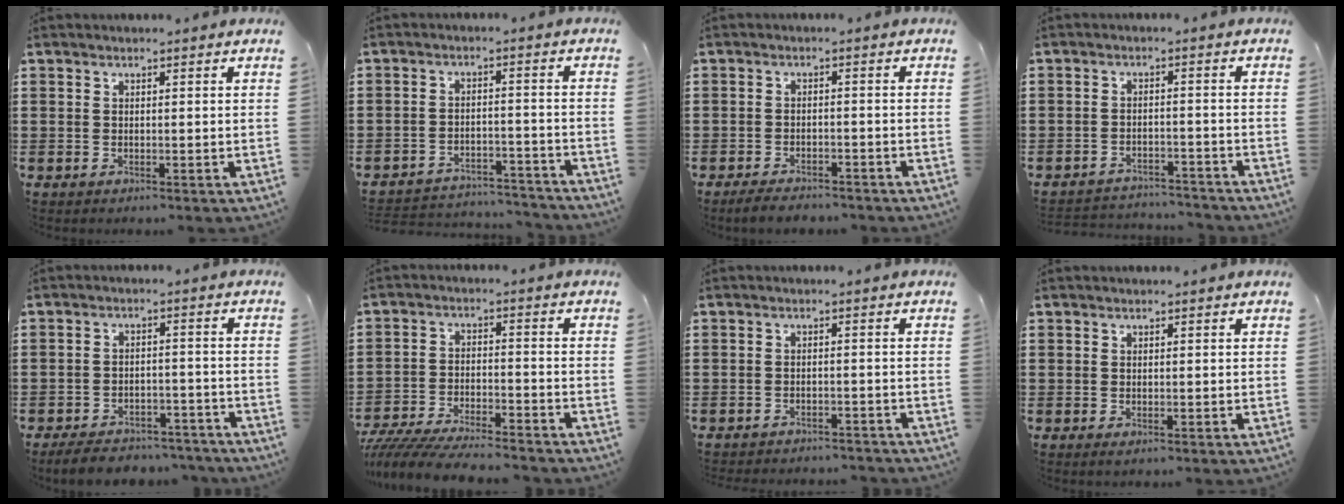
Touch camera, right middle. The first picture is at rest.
{"total": 4.0, "force": [-3.9, 0.6, 0.2], "torque": [-0.007, 0.005, -0.084]}
{"total": 2.8, "force": [-2.7, 0.5, 0.7], "torque": [-0.015, 0.002, -0.054]}
{"total": 3.1, "force": [-3.1, 0.4, -0.2], "torque": [-0.005, 0.000, -0.067]}
{"total": 5.0, "force": [-4.8, 0.9, 0.9], "torque": [-0.020, 0.008, -0.097]}
{"total": 7.0, "force": [-6.8, 0.4, 1.6], "torque": [-0.039, 0.000, -0.134]}
{"total": 2.1, "force": [-2.0, 0.1, 0.0], "torque": [-0.006, 0.001, -0.044]}
{"total": 0.0}